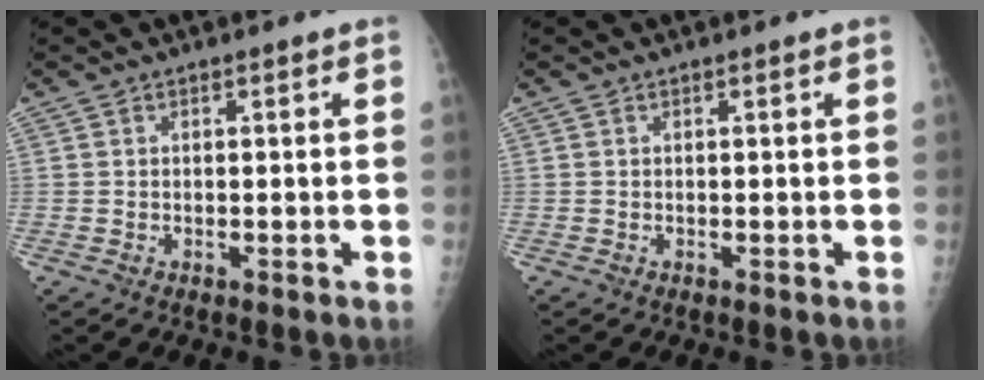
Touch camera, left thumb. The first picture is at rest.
{"total": 0.0}